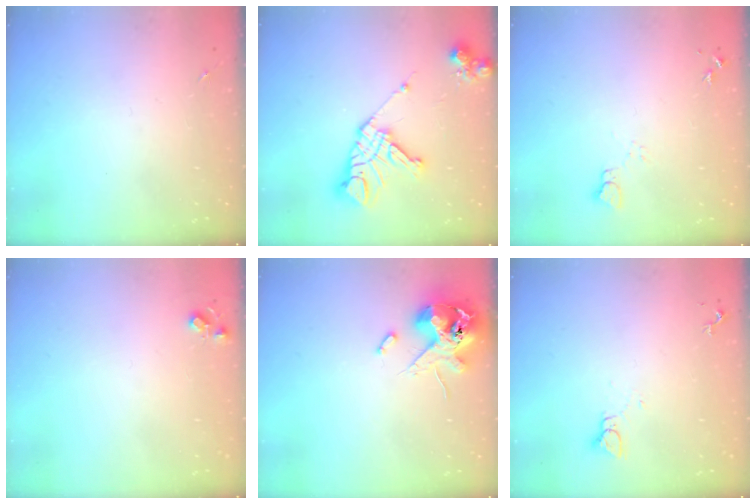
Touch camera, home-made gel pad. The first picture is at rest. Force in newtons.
{"total": 16.3, "press": 16.2, "slide": 1.8}
{"total": 3.7, "press": 3.7, "slide": 0.4}
{"total": 5.1, "press": 5.1, "slide": 0.7}
{"total": 13.1, "press": 12.9, "slide": 2.2}
{"total": 2.8, "press": 2.8, "slide": 0.1}